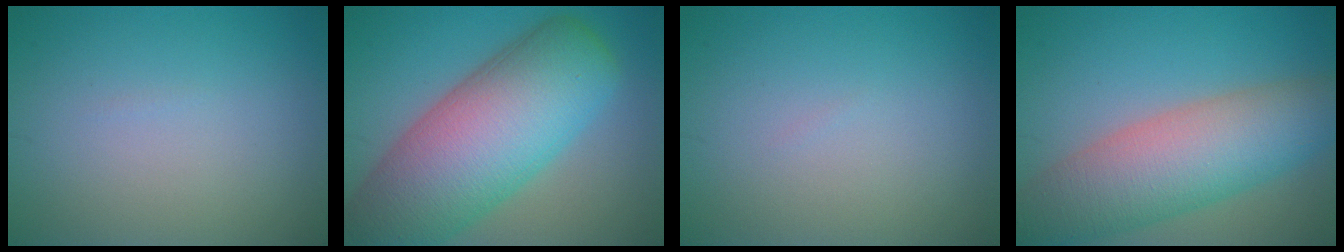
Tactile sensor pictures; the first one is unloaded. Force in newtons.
{"total": 14.4, "press": 14.4, "slide": 0.6}
{"total": 0.0}
{"total": 9.3, "press": 9.3, "slide": 0.6}